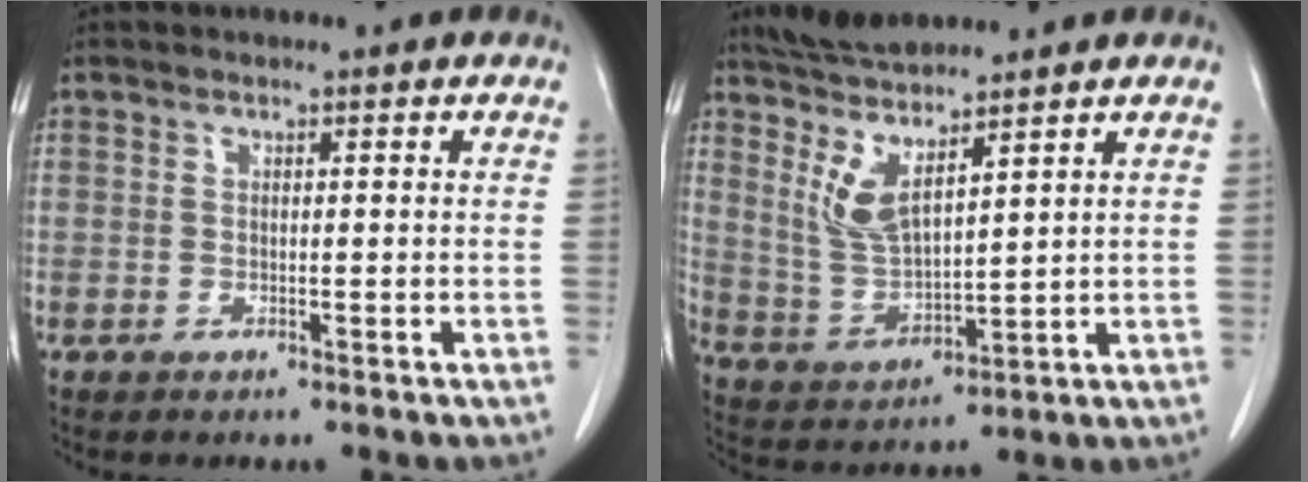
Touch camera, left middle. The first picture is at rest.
{"total": 8.6, "force": [6.8, 0.9, 5.3], "torque": [-0.125, -0.013, 0.144]}